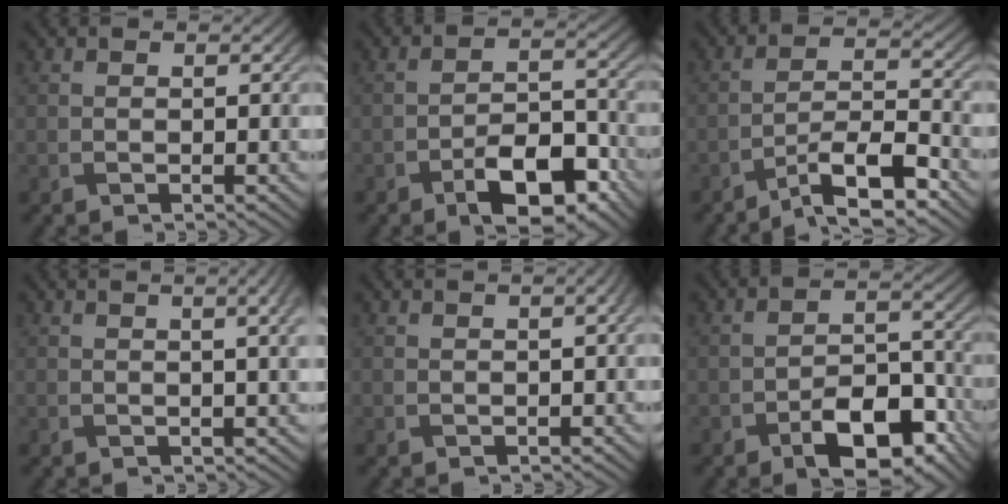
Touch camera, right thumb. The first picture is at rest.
{"total": 8.5, "force": [-4.8, 3.8, 5.9], "torque": [-0.086, 0.005, -0.081]}
{"total": 9.2, "force": [-6.5, 2.2, 6.1], "torque": [-0.103, 0.006, -0.118]}
{"total": 4.9, "force": [1.5, 1.3, 4.4], "torque": [-0.052, 0.016, 0.012]}
{"total": 1.9, "force": [0.7, 0.5, 1.7], "torque": [-0.024, 0.008, 0.004]}
{"total": 9.2, "force": [-5.0, 4.5, 6.3], "torque": [-0.091, -0.001, -0.081]}